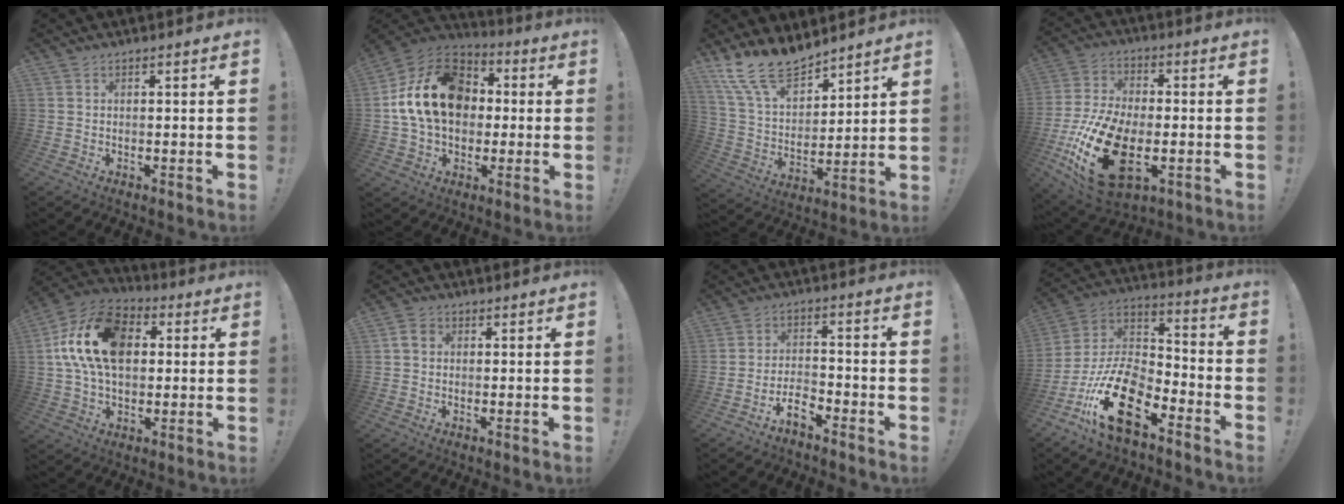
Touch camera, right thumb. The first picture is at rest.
{"total": 20.7, "force": [2.7, 15.4, 13.6], "torque": [-0.227, 0.017, 0.059]}
{"total": 15.8, "force": [13.0, 6.2, 6.5], "torque": [-0.141, -0.093, 0.247]}
{"total": 23.3, "force": [-6.5, 13.3, 18.0], "torque": [-0.352, 0.036, -0.092]}
{"total": 19.6, "force": [3.9, 13.2, 14.0], "torque": [-0.242, 0.003, 0.074]}
{"total": 4.1, "force": [0.8, 3.2, 2.4], "torque": [-0.044, 0.011, 0.019]}
{"total": 6.6, "force": [-5.1, 2.5, 3.4], "torque": [-0.065, 0.026, -0.090]}
{"total": 20.0, "force": [-11.4, 9.3, 13.5], "torque": [-0.286, 0.063, -0.196]}